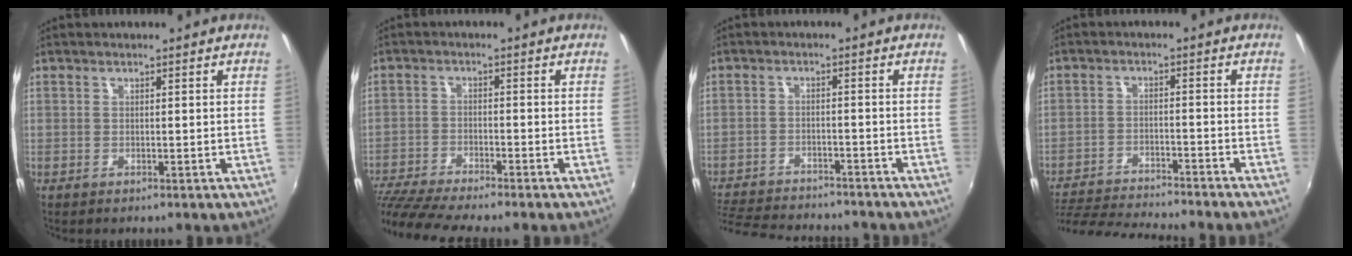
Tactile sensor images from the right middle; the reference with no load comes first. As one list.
[{"total": 10.6, "force": [-9.6, 0.0, 4.6], "torque": [-0.117, -0.030, -0.173]}, {"total": 15.2, "force": [-13.5, 4.1, 5.8], "torque": [-0.137, -0.010, -0.203]}, {"total": 14.3, "force": [-12.9, 0.5, 6.0], "torque": [-0.134, -0.016, -0.207]}]